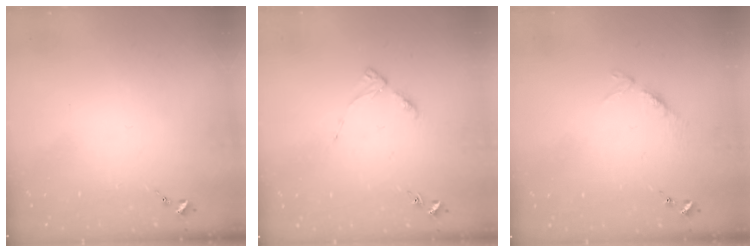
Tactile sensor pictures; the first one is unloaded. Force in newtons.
{"total": 4.5, "press": 4.4, "slide": 0.6}
{"total": 5.9, "press": 5.9, "slide": 0.5}